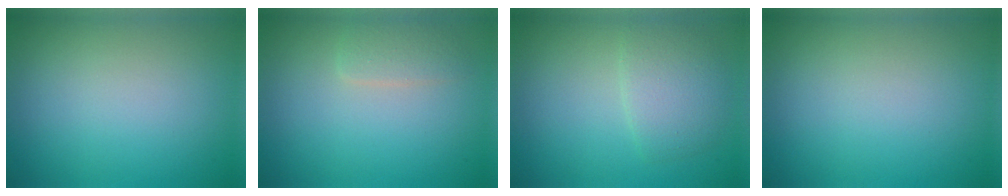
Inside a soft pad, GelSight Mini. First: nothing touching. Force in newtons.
{"total": 1.5, "press": 1.5, "slide": 0.1}
{"total": 2.9, "press": 2.9, "slide": 0.1}
{"total": 0.0}